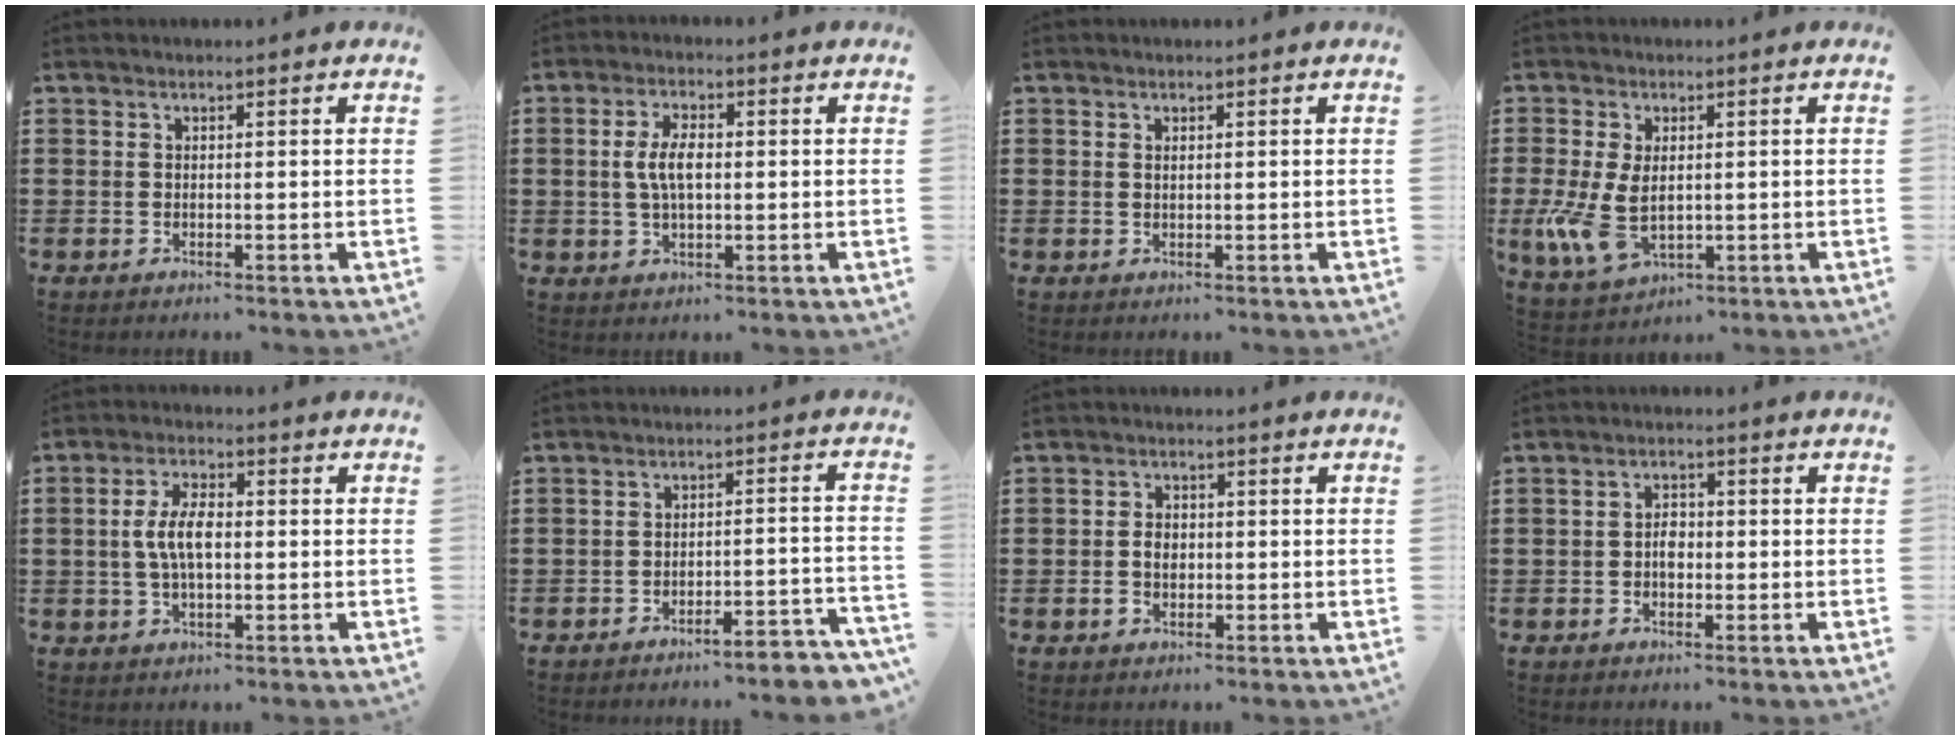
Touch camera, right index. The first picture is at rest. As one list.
[{"total": 5.3, "force": [0.3, 2.3, 4.8], "torque": [-0.108, 0.003, -0.002]}, {"total": 0.5, "force": [0.2, 0.2, 0.4], "torque": [-0.010, 0.000, 0.005]}, {"total": 6.9, "force": [-0.8, 4.1, 5.4], "torque": [-0.139, -0.011, -0.017]}, {"total": 6.1, "force": [0.0, 2.7, 5.5], "torque": [-0.124, 0.002, -0.008]}, {"total": 3.9, "force": [-3.7, -0.2, 1.3], "torque": [-0.025, -0.009, -0.075]}, {"total": 2.8, "force": [-0.4, 2.0, 1.9], "torque": [-0.040, 0.005, -0.009]}, {"total": 2.3, "force": [-0.4, 1.5, 1.8], "torque": [-0.034, 0.005, -0.008]}]